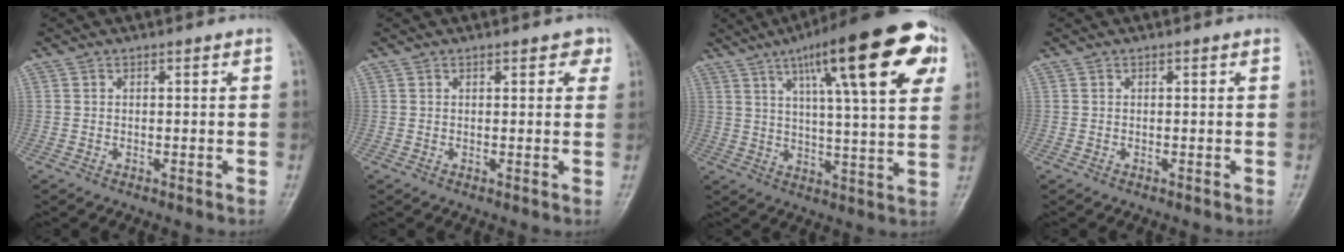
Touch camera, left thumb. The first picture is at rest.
{"total": 2.6, "force": [1.4, 1.4, 1.6], "torque": [-0.002, -0.002, 0.013]}
{"total": 23.3, "force": [10.4, 5.4, 20.2], "torque": [-0.275, -0.002, 0.148]}
{"total": 0.0}